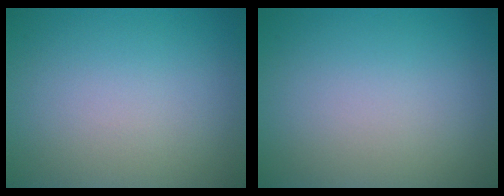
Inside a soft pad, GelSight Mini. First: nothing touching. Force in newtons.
{"total": 0.0}